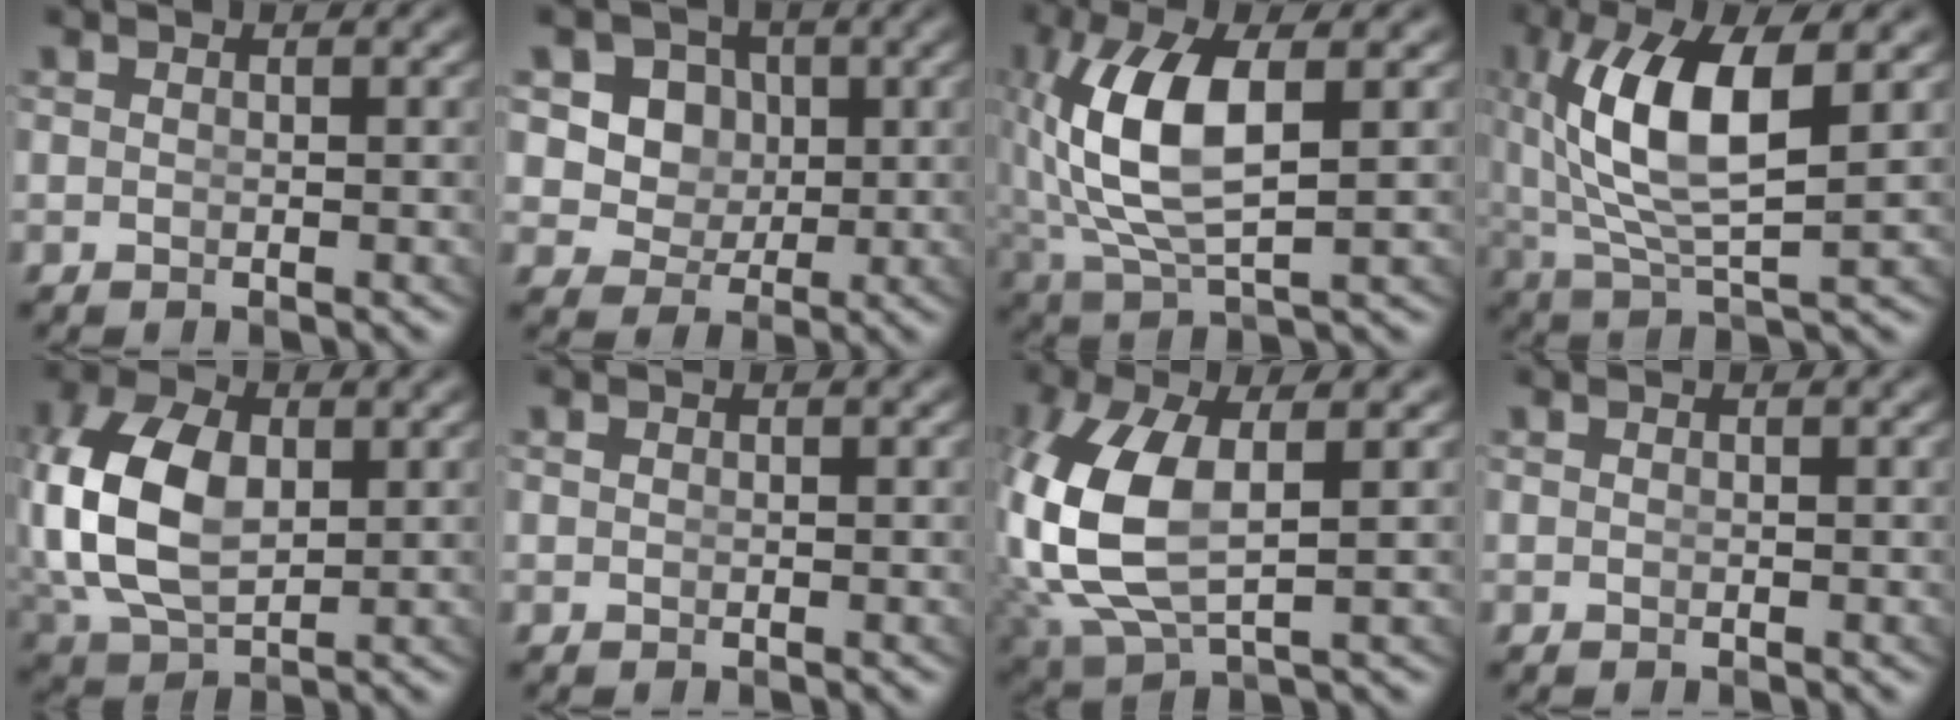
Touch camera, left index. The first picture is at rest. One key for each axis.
{"total": 12.0, "fx": 1.8, "fy": 11.0, "fz": 4.3, "tx": -0.133, "ty": -0.037, "tz": 0.029}
{"total": 7.0, "fx": 0.4, "fy": 2.7, "fz": 6.5, "tx": -0.149, "ty": -0.012, "tz": 0.025}
{"total": 7.5, "fx": 1.1, "fy": 2.6, "fz": 7.0, "tx": -0.148, "ty": -0.010, "tz": 0.036}
{"total": 8.7, "fx": 0.6, "fy": 6.0, "fz": 6.3, "tx": -0.154, "ty": -0.028, "tz": 0.034}
{"total": 0.0}
{"total": 8.6, "fx": 0.3, "fy": 5.3, "fz": 6.8, "tx": -0.196, "ty": -0.037, "tz": 0.034}
{"total": 0.0}